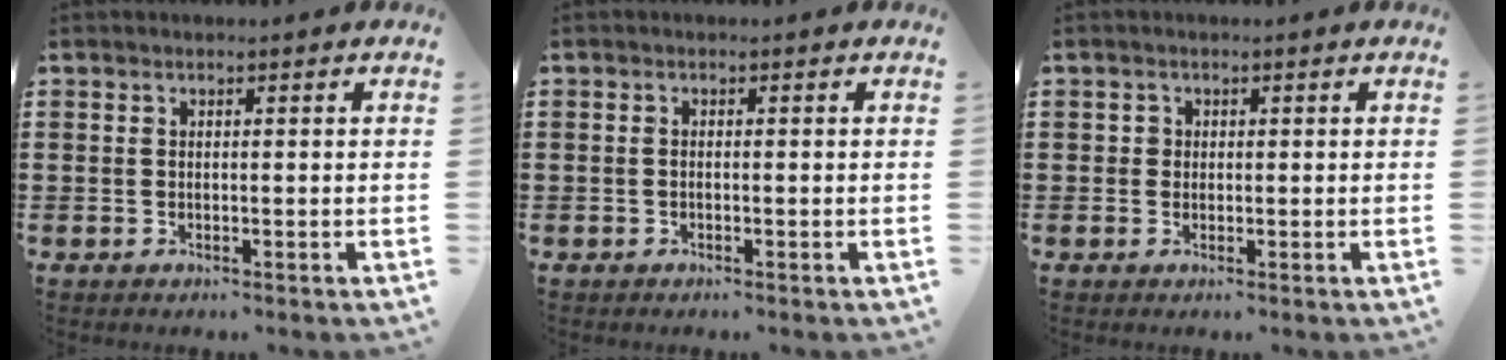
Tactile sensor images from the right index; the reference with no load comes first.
{"total": 0.0}
{"total": 1.0, "force": [0.1, 1.0, 0.2], "torque": [-0.008, 0.004, 0.001]}